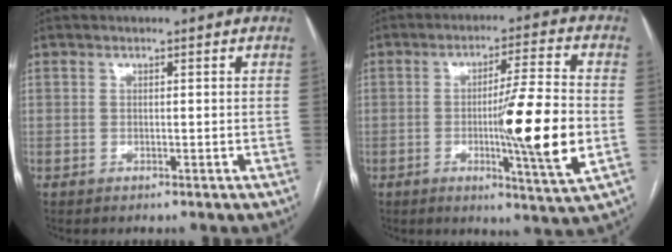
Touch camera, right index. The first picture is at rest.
{"total": 14.1, "force": [-2.2, -0.3, 13.9], "torque": [-0.215, -0.017, -0.039]}